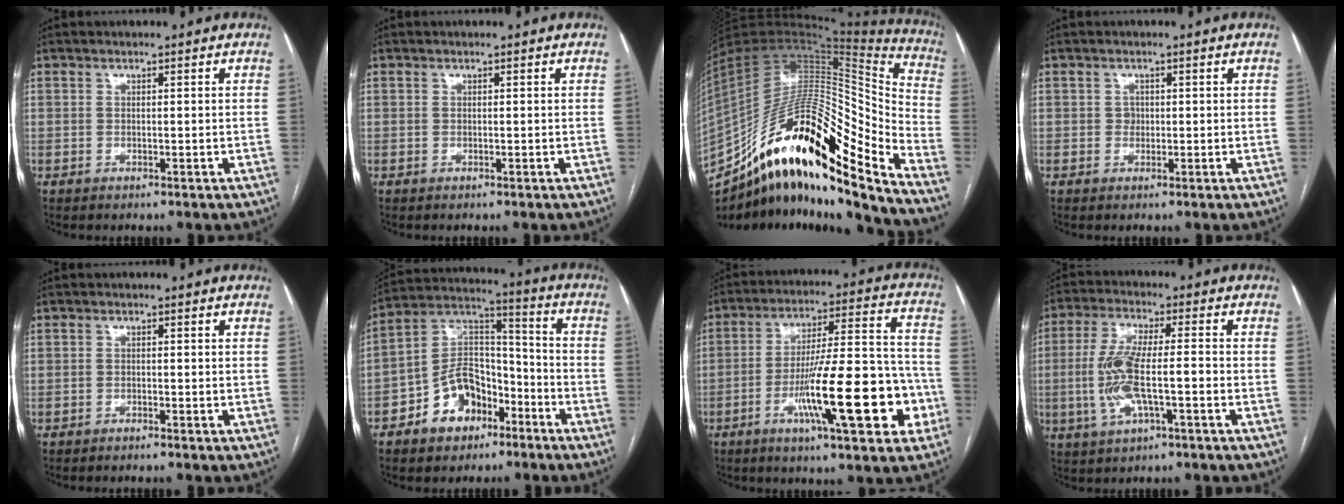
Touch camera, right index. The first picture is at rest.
{"total": 0.0}
{"total": 29.7, "force": [-17.8, 5.3, 23.2], "torque": [-0.385, 0.010, -0.309]}
{"total": 1.3, "force": [0.0, 1.2, 0.5], "torque": [-0.006, 0.003, 0.001]}
{"total": 1.0, "force": [-0.9, -0.1, 0.3], "torque": [-0.007, -0.001, -0.015]}
{"total": 11.8, "force": [-6.4, 7.7, 6.2], "torque": [-0.124, 0.033, -0.111]}
{"total": 18.7, "force": [-6.5, 3.1, 17.2], "torque": [-0.265, 0.013, -0.094]}
{"total": 9.8, "force": [-2.3, 2.1, 9.3], "torque": [-0.196, 0.008, -0.041]}